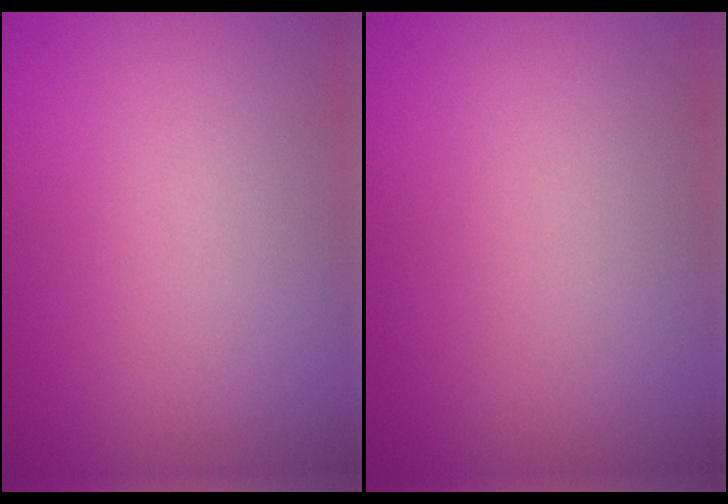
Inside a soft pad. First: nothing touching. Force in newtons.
{"total": 0.0}